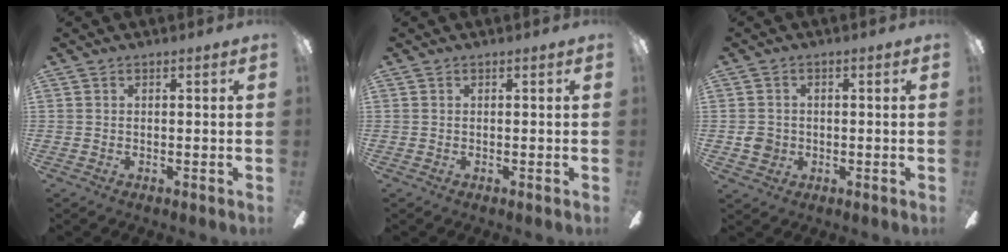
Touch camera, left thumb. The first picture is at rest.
{"total": 0.0}
{"total": 4.2, "force": [-0.6, 3.9, 1.5], "torque": [-0.027, 0.003, -0.010]}